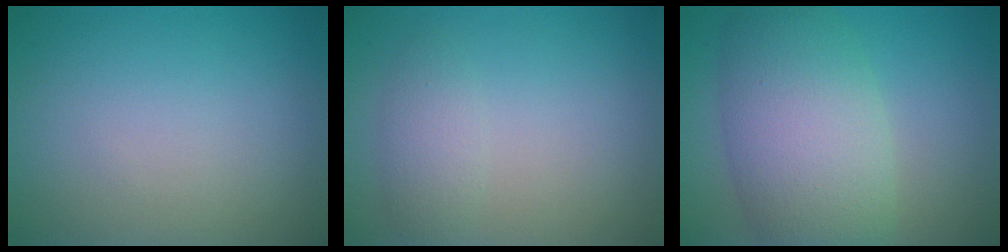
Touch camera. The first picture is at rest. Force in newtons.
{"total": 2.0, "press": 2.0, "slide": 0.1}
{"total": 8.6, "press": 8.6, "slide": 0.4}